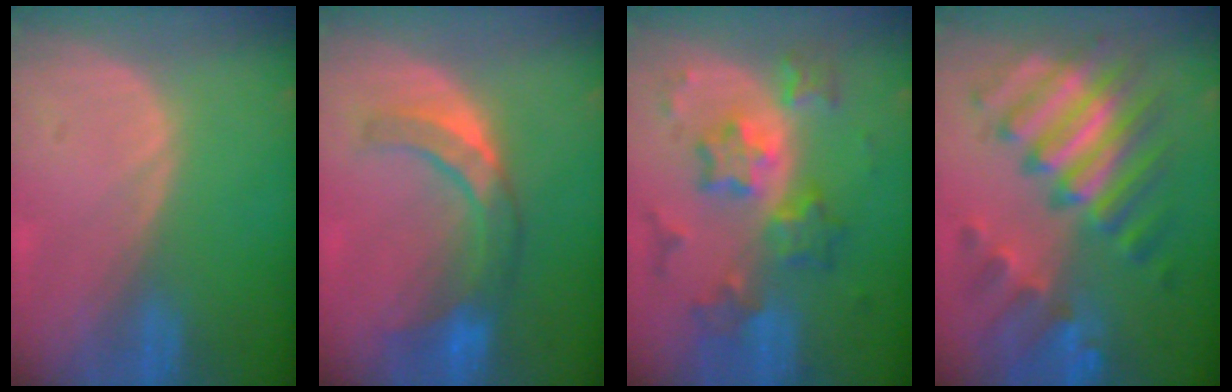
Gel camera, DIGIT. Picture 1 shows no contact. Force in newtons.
{"total": 7.5, "press": 7.3, "slide": 1.8}
{"total": 9.1, "press": 9.1, "slide": 0.8}
{"total": 11.8, "press": 11.8, "slide": 1.2}